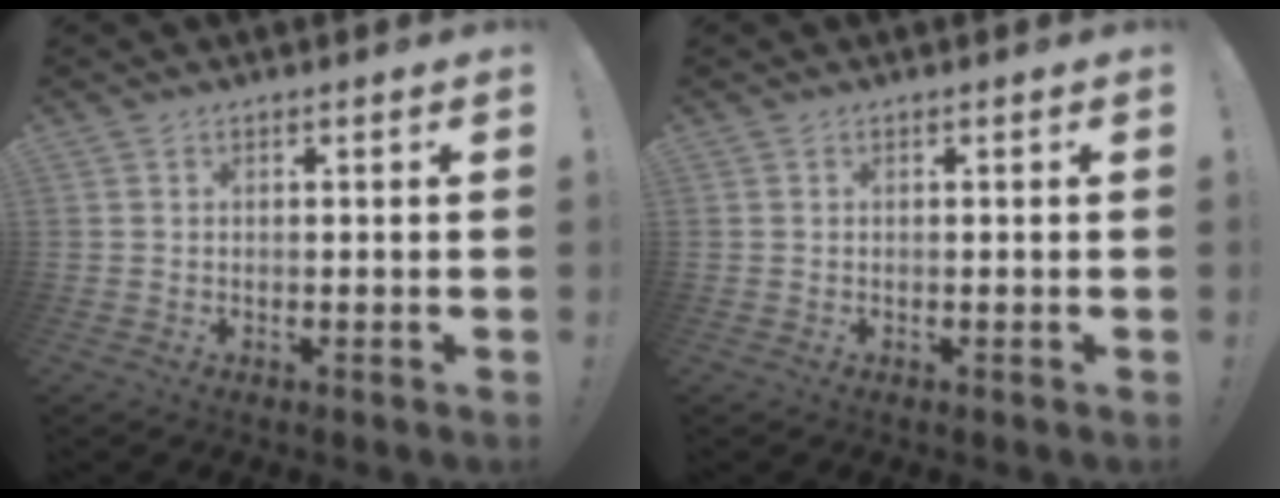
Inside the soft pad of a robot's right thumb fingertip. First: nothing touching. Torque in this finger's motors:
{"motor_torque": [0.01, 0.01, 0.05, -0.06, -0.01]}